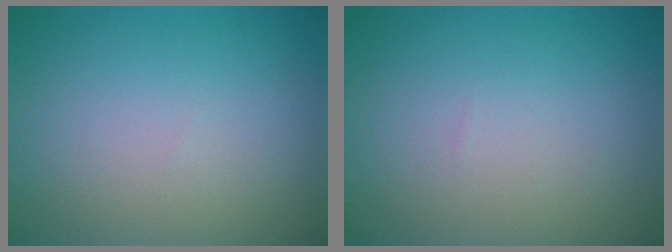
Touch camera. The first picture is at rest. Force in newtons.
{"total": 0.0}